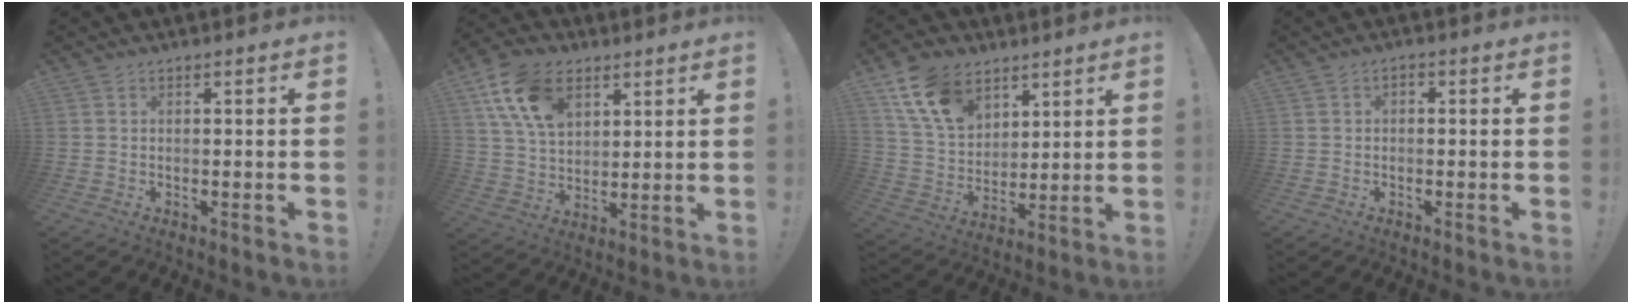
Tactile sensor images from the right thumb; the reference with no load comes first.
{"total": 16.1, "force": [7.6, 10.7, 9.2], "torque": [-0.156, -0.025, 0.146]}
{"total": 14.9, "force": [8.7, 9.7, 7.1], "torque": [-0.132, -0.036, 0.171]}
{"total": 1.4, "force": [-1.0, 0.7, 0.5], "torque": [-0.014, 0.008, -0.018]}